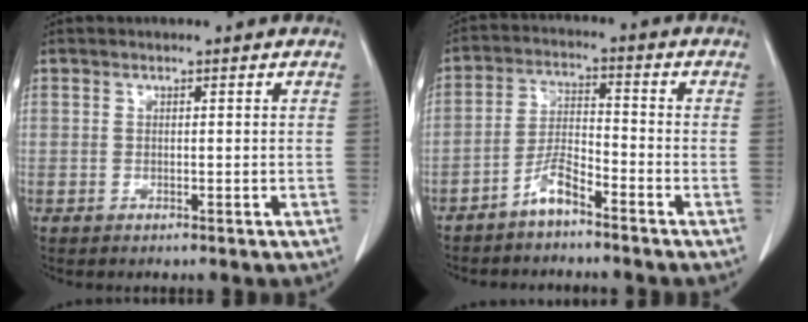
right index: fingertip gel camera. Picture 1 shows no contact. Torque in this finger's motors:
{"motor_torque": [0.59, -0.53, 0.18, 0.06]}